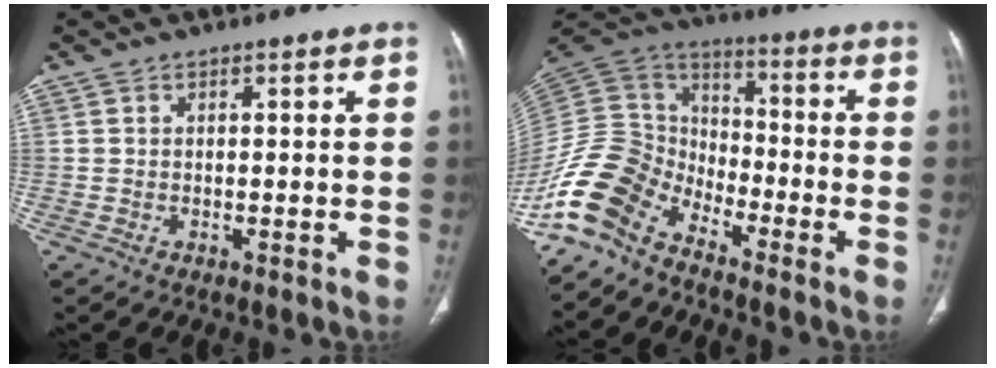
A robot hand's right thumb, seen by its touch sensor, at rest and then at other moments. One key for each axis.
{"total": 15.1, "fx": -11.1, "fy": 8.0, "fz": 6.4, "tx": -0.125, "ty": 0.084, "tz": -0.228}